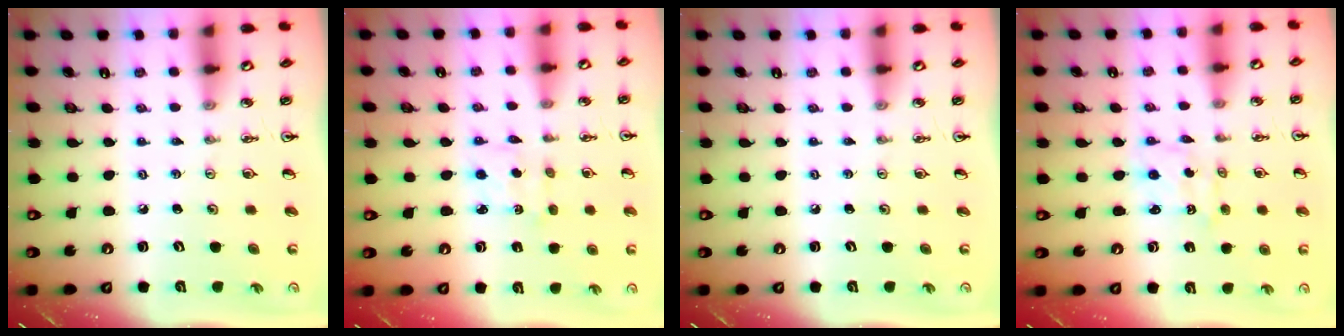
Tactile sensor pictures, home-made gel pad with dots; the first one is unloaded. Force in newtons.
{"total": 3.0, "press": 2.9, "slide": 0.6}
{"total": 0.0}
{"total": 1.1, "press": 1.1, "slide": 0.1}